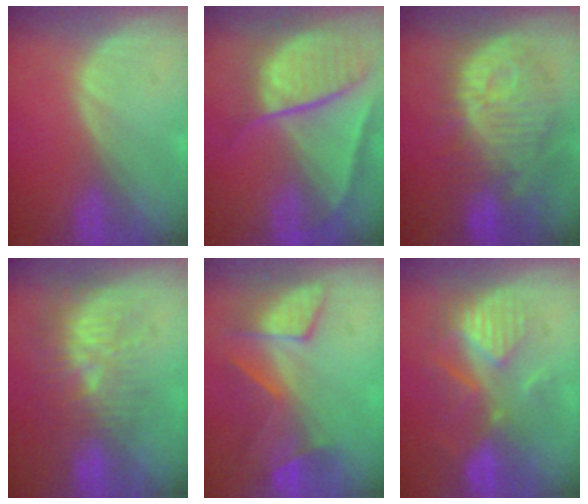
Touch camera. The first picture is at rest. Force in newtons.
{"total": 10.4, "press": 8.8, "slide": 5.5}
{"total": 12.6, "press": 11.2, "slide": 5.7}
{"total": 9.9, "press": 9.0, "slide": 4.2}
{"total": 7.5, "press": 7.4, "slide": 1.5}
{"total": 8.3, "press": 8.0, "slide": 2.3}